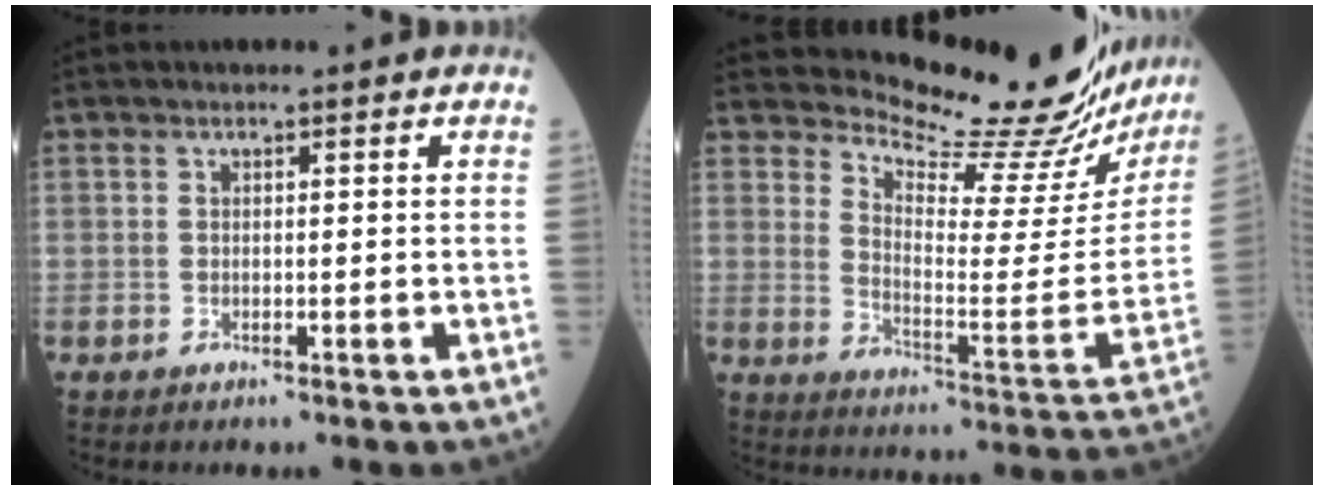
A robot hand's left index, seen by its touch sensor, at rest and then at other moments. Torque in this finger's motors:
{"motor_torque": [1.02, -1.12, 0.07, -0.01]}